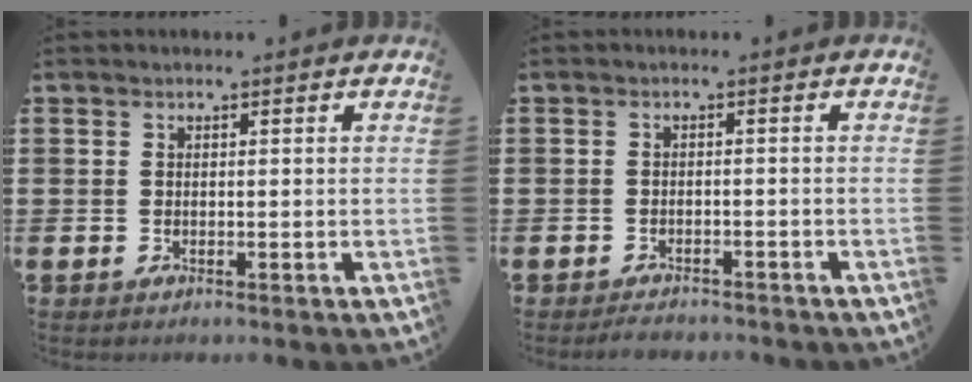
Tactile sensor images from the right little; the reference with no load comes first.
{"total": 1.4, "force": [-1.4, 0.1, 0.1], "torque": [-0.006, 0.001, -0.029]}